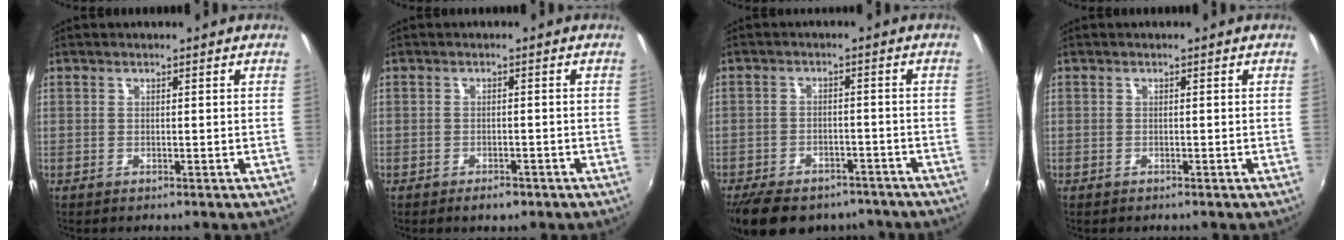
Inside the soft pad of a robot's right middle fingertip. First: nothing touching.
{"total": 2.8, "force": [-2.0, 1.5, 1.4], "torque": [-0.033, -0.006, -0.029]}
{"total": 16.6, "force": [-12.7, 7.9, 7.3], "torque": [-0.162, -0.009, -0.175]}
{"total": 0.5, "force": [-0.4, 0.3, 0.0], "torque": [-0.003, -0.002, -0.008]}